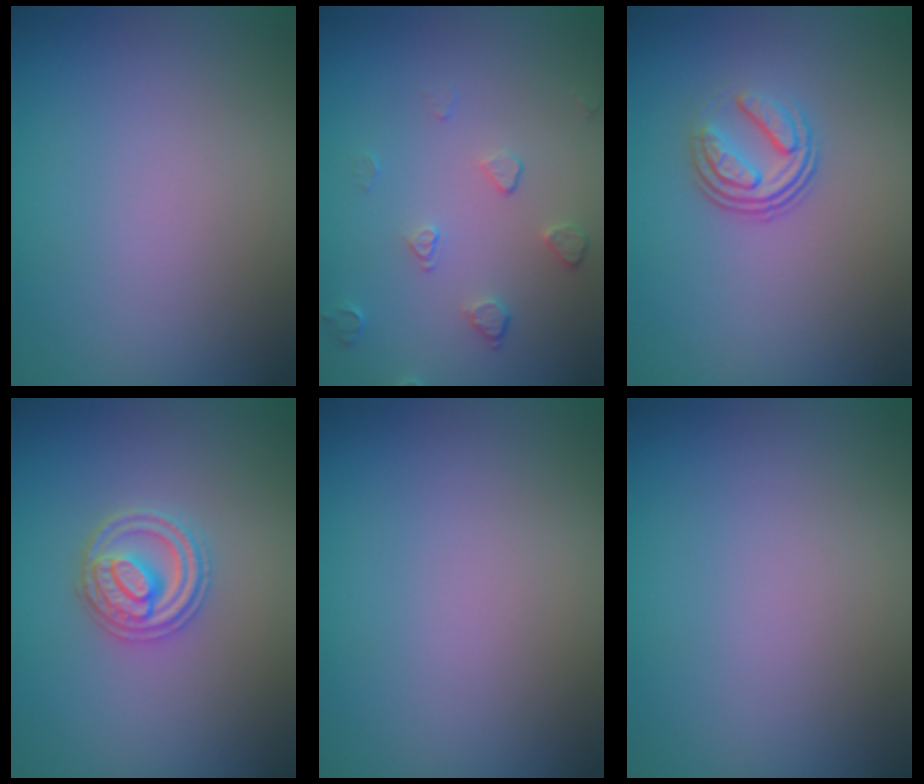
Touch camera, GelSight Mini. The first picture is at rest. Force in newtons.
{"total": 1.6, "press": 1.1, "slide": 1.2}
{"total": 3.4, "press": 2.3, "slide": 2.5}
{"total": 2.8, "press": 2.8, "slide": 0.4}
{"total": 0.0}
{"total": 0.0}